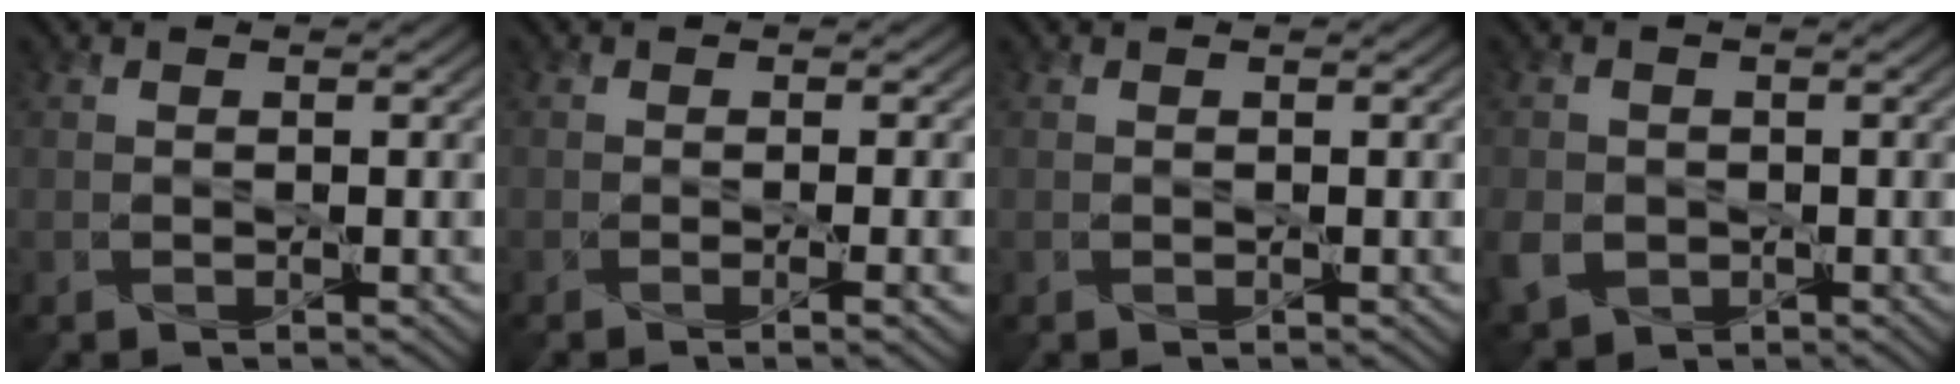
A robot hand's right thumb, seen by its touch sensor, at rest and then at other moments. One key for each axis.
{"total": 3.5, "fx": -0.7, "fy": 0.9, "fz": 3.3, "tx": -0.049, "ty": -0.002, "tz": -0.014}
{"total": 0.0}
{"total": 4.1, "fx": -1.2, "fy": 3.5, "fz": 1.8, "tx": -0.053, "ty": -0.014, "tz": -0.028}